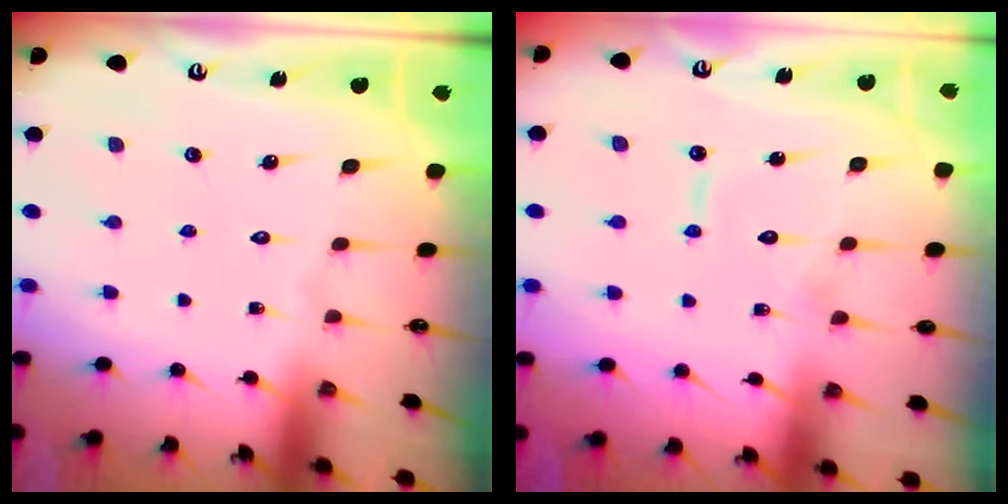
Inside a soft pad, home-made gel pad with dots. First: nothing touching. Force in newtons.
{"total": 7.4, "press": 7.3, "slide": 0.7}